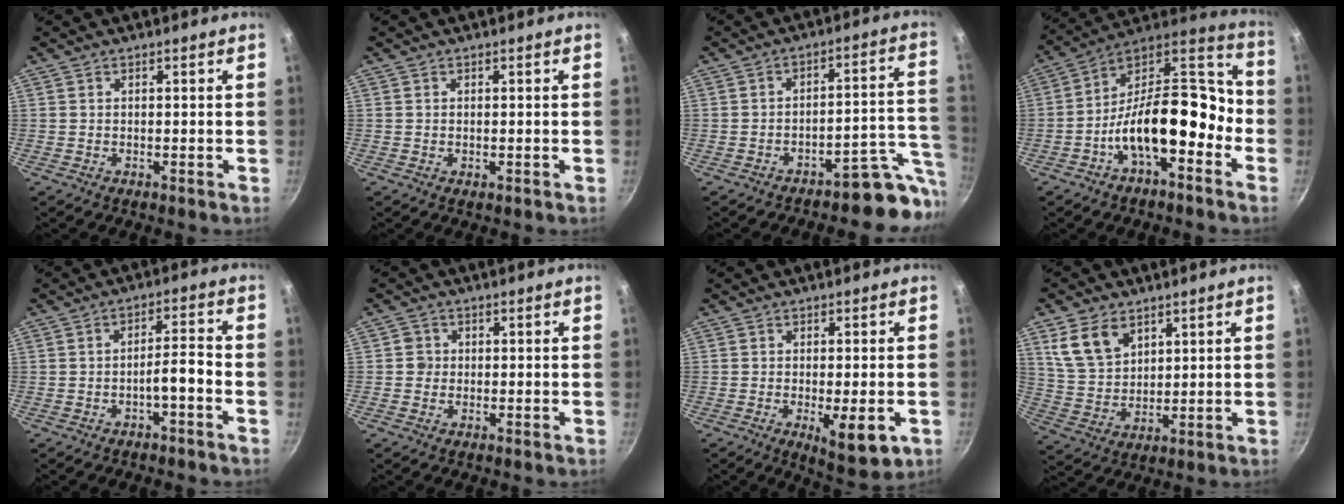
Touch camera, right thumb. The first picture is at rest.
{"total": 0.7, "force": [-0.1, 0.4, 0.6], "torque": [-0.012, -0.002, 0.001]}
{"total": 11.1, "force": [-8.4, 3.1, 6.5], "torque": [-0.029, 0.117, -0.117]}
{"total": 20.0, "force": [-5.6, 9.4, 16.8], "torque": [-0.250, 0.077, -0.095]}
{"total": 4.6, "force": [-2.0, 1.3, 4.0], "torque": [-0.063, 0.033, -0.031]}
{"total": 2.1, "force": [0.0, 2.1, 0.5], "torque": [0.004, 0.006, -0.002]}
{"total": 8.2, "force": [-2.5, 2.7, 7.3], "torque": [-0.101, -0.014, -0.029]}
{"total": 9.7, "force": [5.2, 6.2, 5.2], "torque": [-0.085, -0.019, 0.112]}